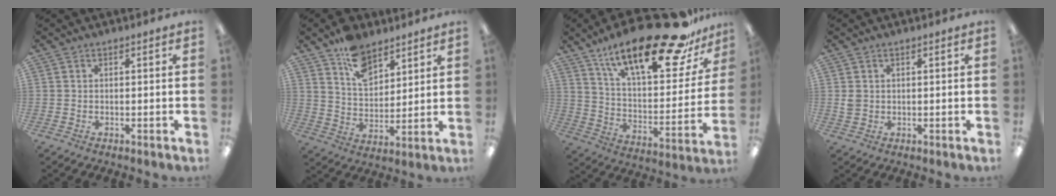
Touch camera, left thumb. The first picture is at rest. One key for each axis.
{"total": 10.9, "fx": 7.4, "fy": 6.3, "fz": 4.9, "tx": -0.082, "ty": -0.040, "tz": 0.138}
{"total": 27.0, "fx": 18.5, "fy": 8.8, "fz": 17.5, "tx": -0.263, "ty": -0.112, "tz": 0.303}
{"total": 1.2, "fx": 0.3, "fy": 1.0, "fz": 0.6, "tx": -0.014, "ty": 0.001, "tz": 0.005}